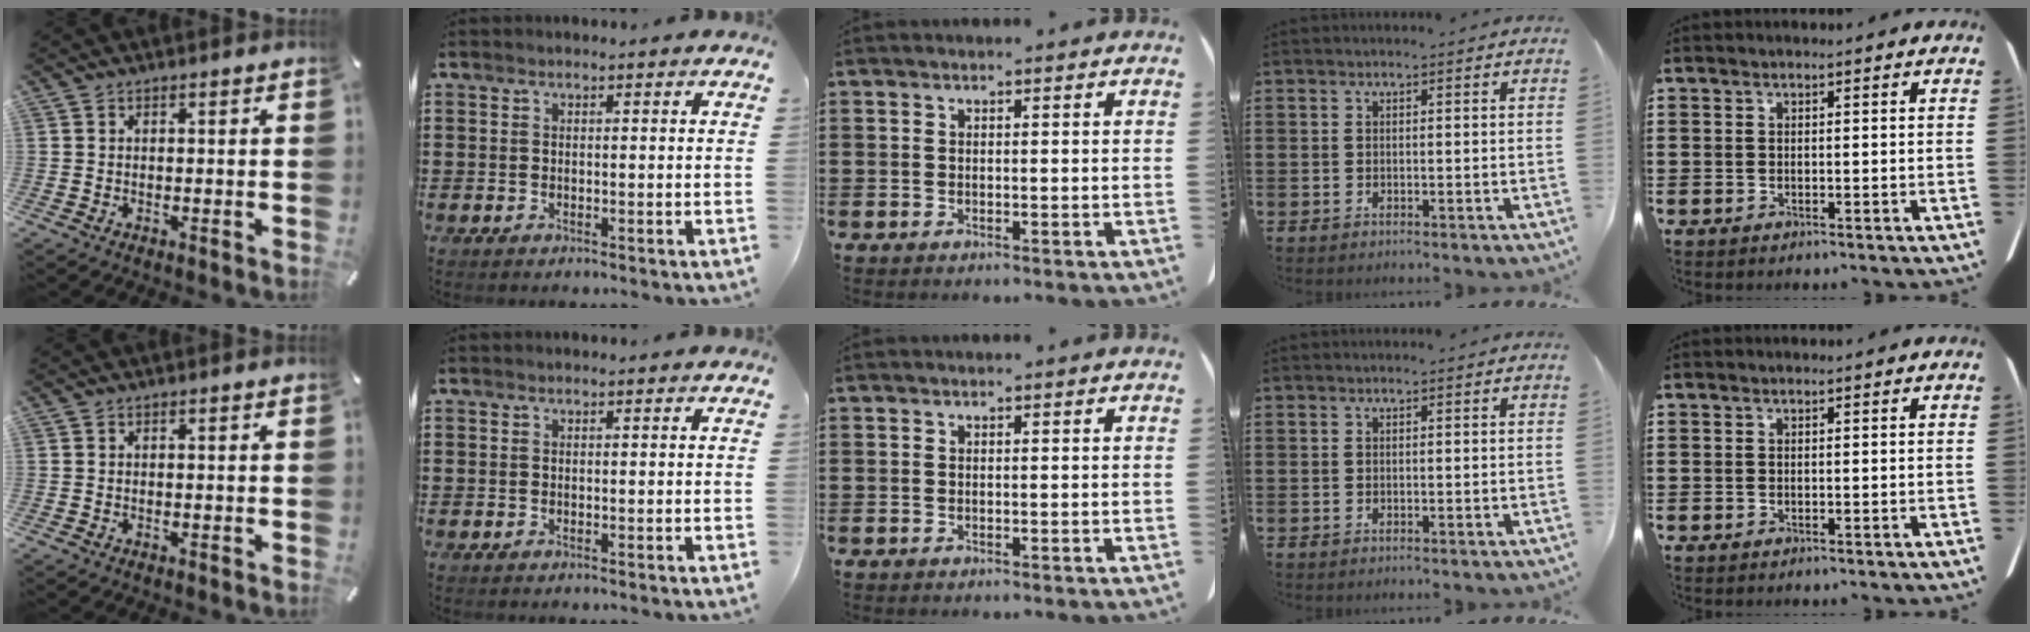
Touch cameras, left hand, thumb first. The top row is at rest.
{}